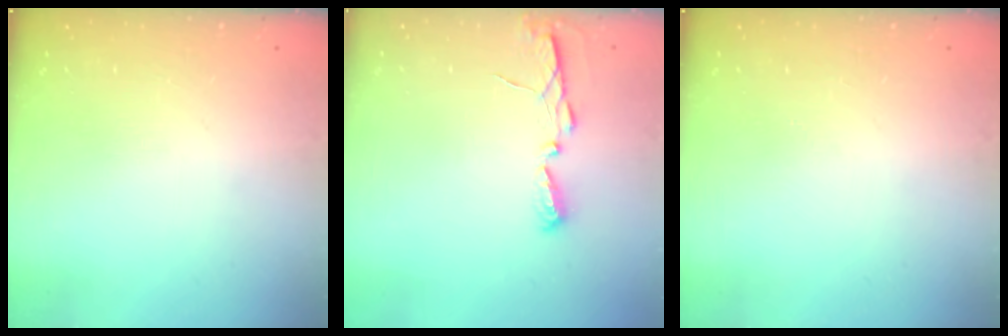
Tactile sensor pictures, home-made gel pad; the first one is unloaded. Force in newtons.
{"total": 4.9, "press": 4.9, "slide": 0.3}
{"total": 0.0}